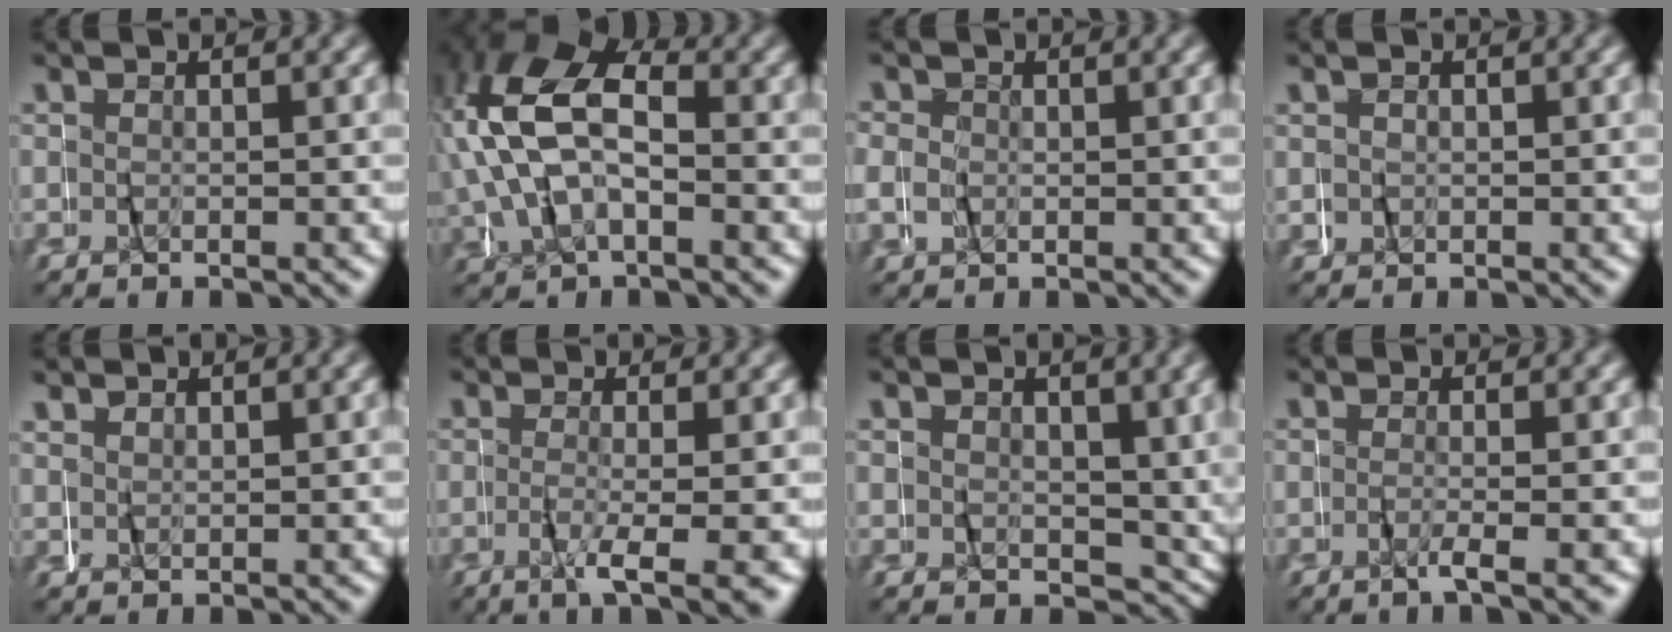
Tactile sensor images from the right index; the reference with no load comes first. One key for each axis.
{"total": 9.9, "fx": 1.6, "fy": 6.9, "fz": 7.0, "tx": -0.153, "ty": 0.002, "tz": 0.017}
{"total": 2.0, "fx": 0.3, "fy": 1.9, "fz": 0.4, "tx": -0.013, "ty": 0.002, "tz": 0.003}
{"total": 1.1, "fx": 0.2, "fy": 1.1, "fz": 0.0, "tx": -0.004, "ty": -0.004, "tz": 0.006}
{"total": 1.2, "fx": 1.1, "fy": 0.2, "fz": -0.3, "tx": 0.002, "ty": 0.000, "tz": 0.022}
{"total": 3.8, "fx": -1.9, "fy": 0.2, "fz": 3.3, "tx": -0.051, "ty": -0.017, "tz": -0.025}
{"total": 3.4, "fx": 0.0, "fy": 2.5, "fz": 2.2, "tx": -0.029, "ty": -0.009, "tz": 0.006}
{"total": 1.7, "fx": -1.1, "fy": -0.5, "fz": 1.1, "tx": -0.031, "ty": -0.006, "tz": -0.017}